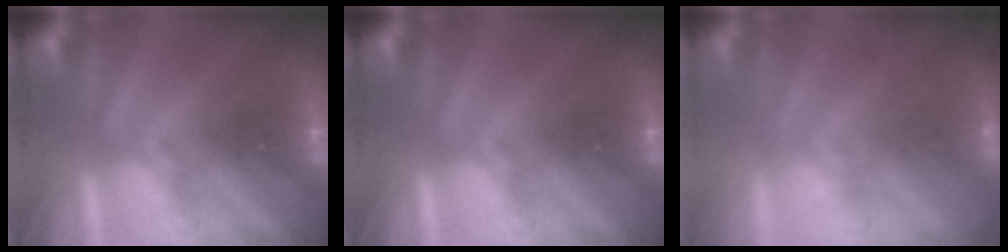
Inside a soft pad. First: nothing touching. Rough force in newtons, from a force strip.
{"total": 0.0}
{"total": 7.7}